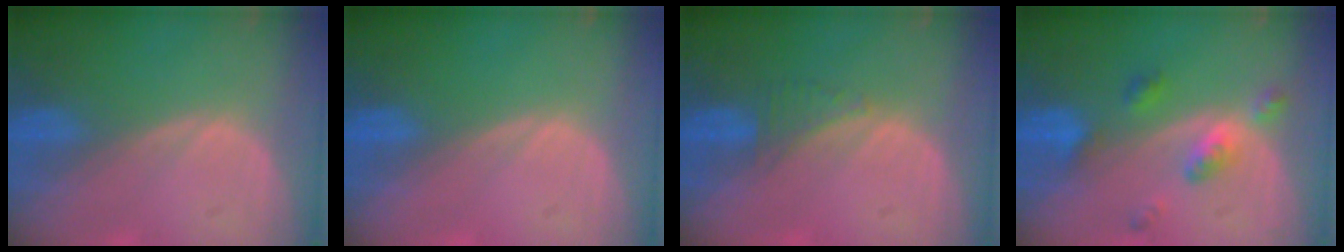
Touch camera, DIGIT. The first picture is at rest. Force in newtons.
{"total": 0.0}
{"total": 1.9, "press": 1.8, "slide": 0.7}
{"total": 5.1, "press": 4.6, "slide": 2.2}